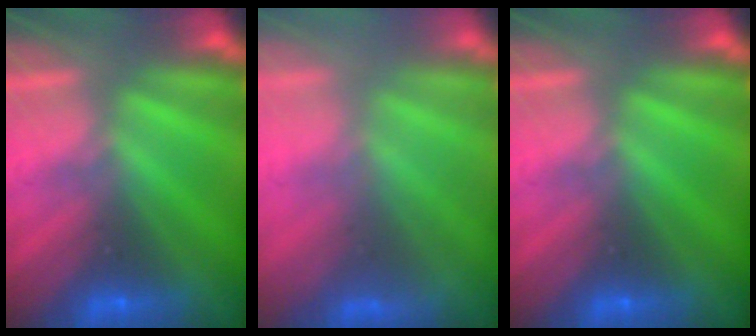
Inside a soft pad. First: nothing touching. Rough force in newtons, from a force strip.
{"total": 1.3}
{"total": 0.0}